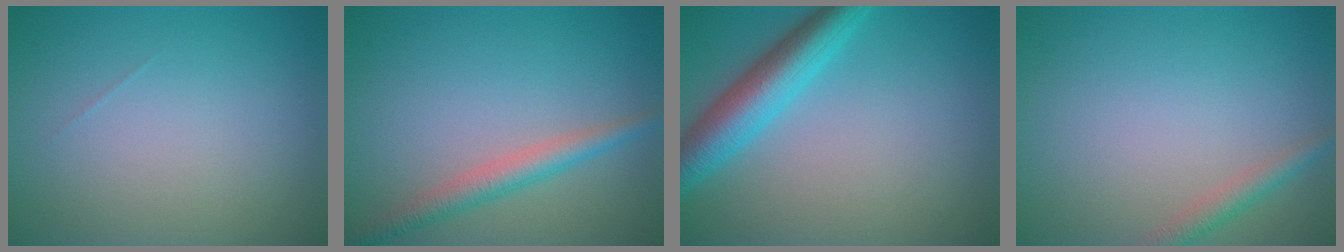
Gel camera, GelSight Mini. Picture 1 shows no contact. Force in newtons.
{"total": 2.8, "press": 2.8, "slide": 0.1}
{"total": 5.3, "press": 5.3, "slide": 0.2}
{"total": 1.8, "press": 1.8, "slide": 0.1}